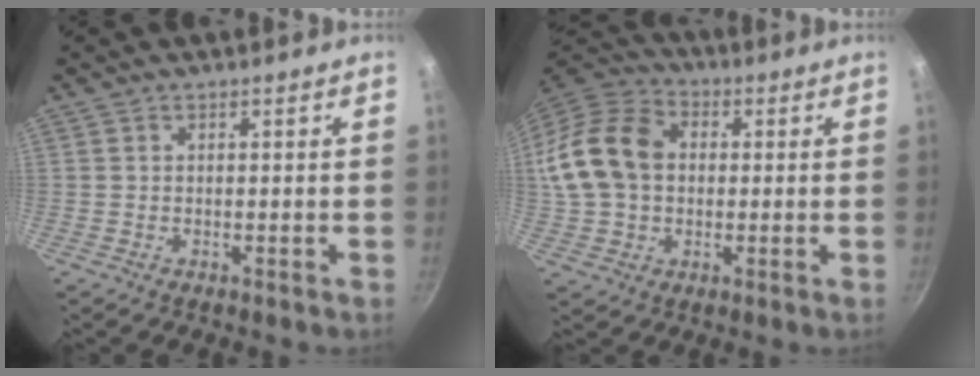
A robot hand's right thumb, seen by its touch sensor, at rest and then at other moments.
{"total": 17.2, "force": [1.0, 13.1, 11.1], "torque": [-0.198, 0.034, 0.007]}